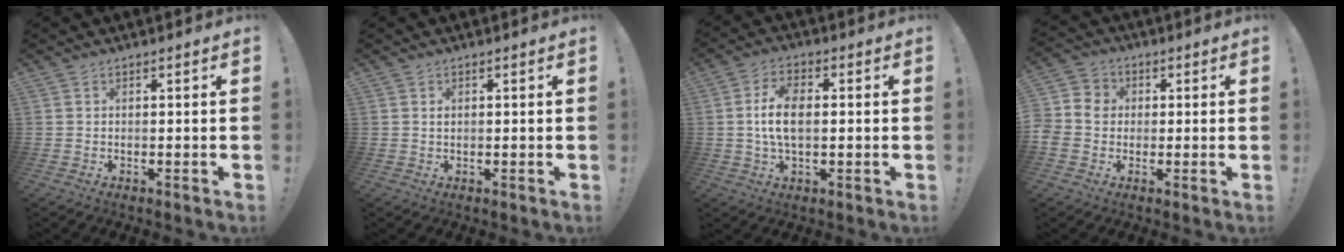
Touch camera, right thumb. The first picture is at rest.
{"total": 0.5, "force": [0.3, 0.4, 0.2], "torque": [0.001, -0.001, 0.004]}
{"total": 9.0, "force": [0.1, 4.8, 7.6], "torque": [-0.135, 0.000, 0.000]}
{"total": 6.4, "force": [-0.6, 6.0, 2.3], "torque": [-0.047, 0.017, -0.010]}